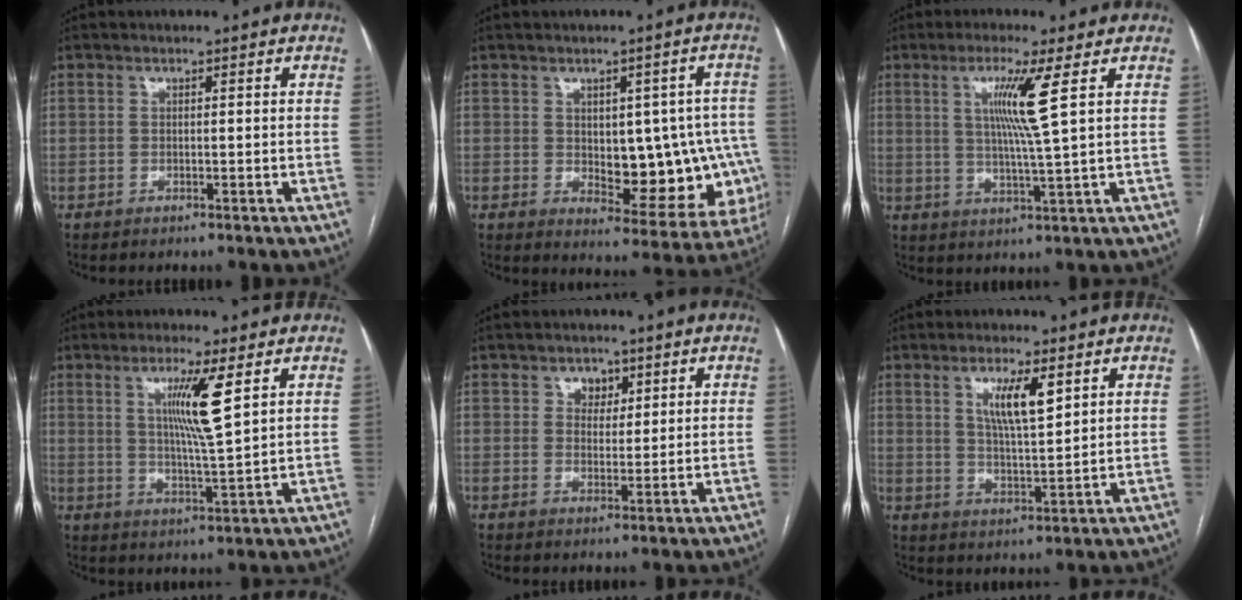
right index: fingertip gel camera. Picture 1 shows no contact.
{"total": 14.1, "force": [-0.9, 6.7, 12.4], "torque": [-0.134, 0.015, 0.007]}
{"total": 7.4, "force": [2.4, -1.4, 6.8], "torque": [-0.128, -0.009, 0.048]}
{"total": 7.9, "force": [3.1, -0.4, 7.3], "torque": [-0.131, -0.012, 0.056]}
{"total": 3.2, "force": [1.6, 2.4, 1.4], "torque": [-0.017, 0.004, 0.026]}
{"total": 6.8, "force": [3.1, 1.2, 5.9], "torque": [-0.109, -0.004, 0.056]}